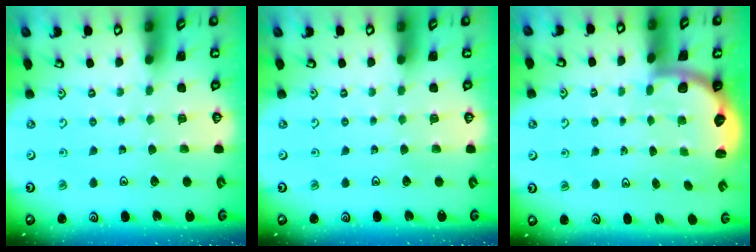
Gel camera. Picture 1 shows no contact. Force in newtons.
{"total": 0.0}
{"total": 2.6, "press": 2.3, "slide": 1.2}